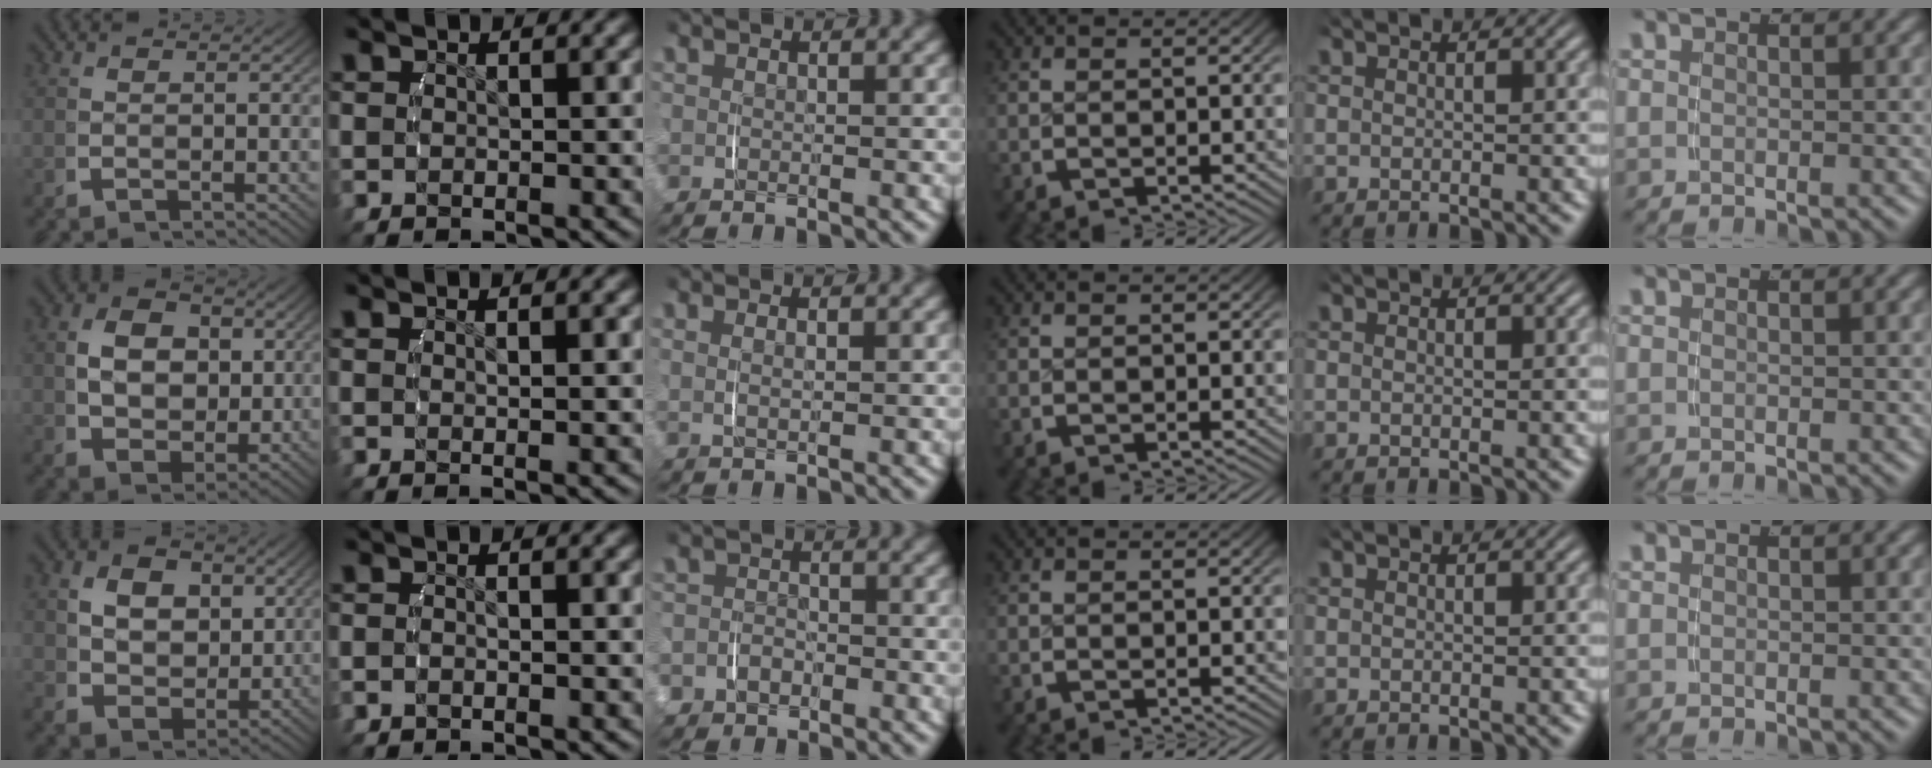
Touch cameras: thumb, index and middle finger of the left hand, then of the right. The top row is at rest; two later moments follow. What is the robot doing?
{"motion": "lift_and_place", "object": "scarf"}